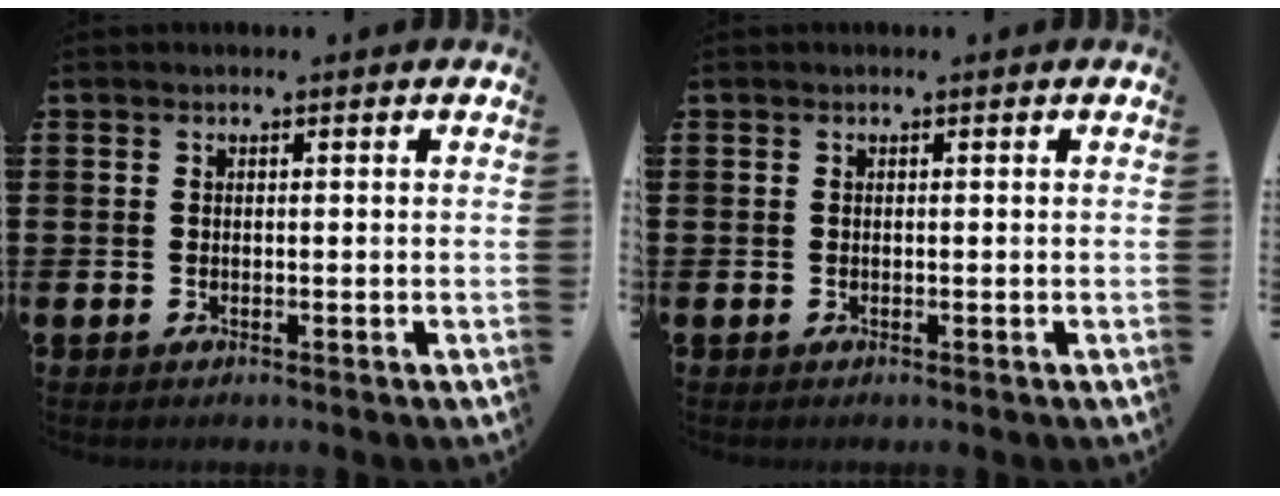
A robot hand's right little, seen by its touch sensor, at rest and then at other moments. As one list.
[{"total": 0.0}]